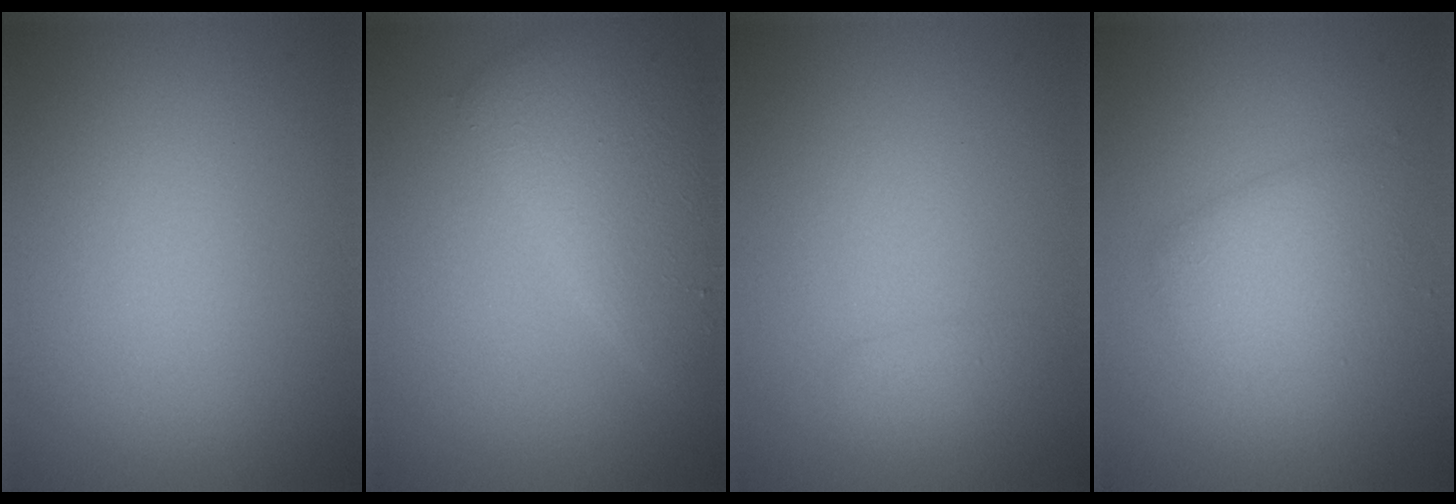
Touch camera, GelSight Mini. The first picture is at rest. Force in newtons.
{"total": 5.6, "press": 5.6, "slide": 0.1}
{"total": 0.9, "press": 0.9, "slide": 0.1}
{"total": 3.2, "press": 3.2, "slide": 0.1}